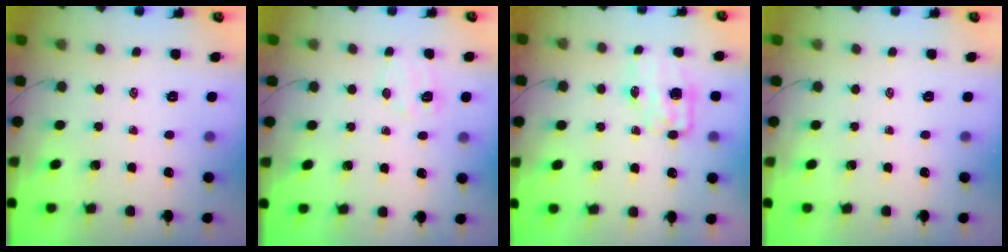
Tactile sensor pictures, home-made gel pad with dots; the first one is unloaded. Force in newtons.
{"total": 5.7, "press": 5.5, "slide": 1.3}
{"total": 6.5, "press": 6.5, "slide": 0.4}
{"total": 0.0}